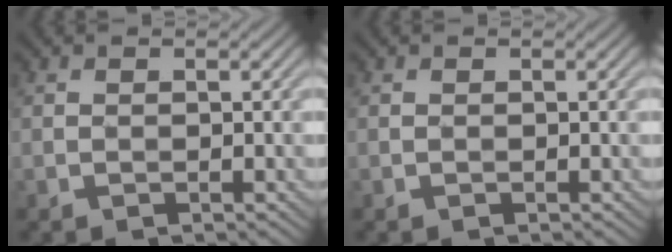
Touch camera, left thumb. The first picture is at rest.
{"total": 0.0}